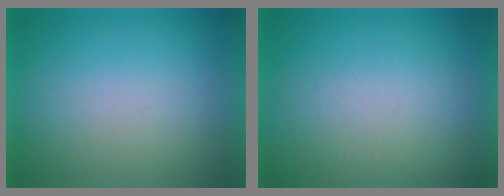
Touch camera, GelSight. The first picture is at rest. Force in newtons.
{"total": 3.6}